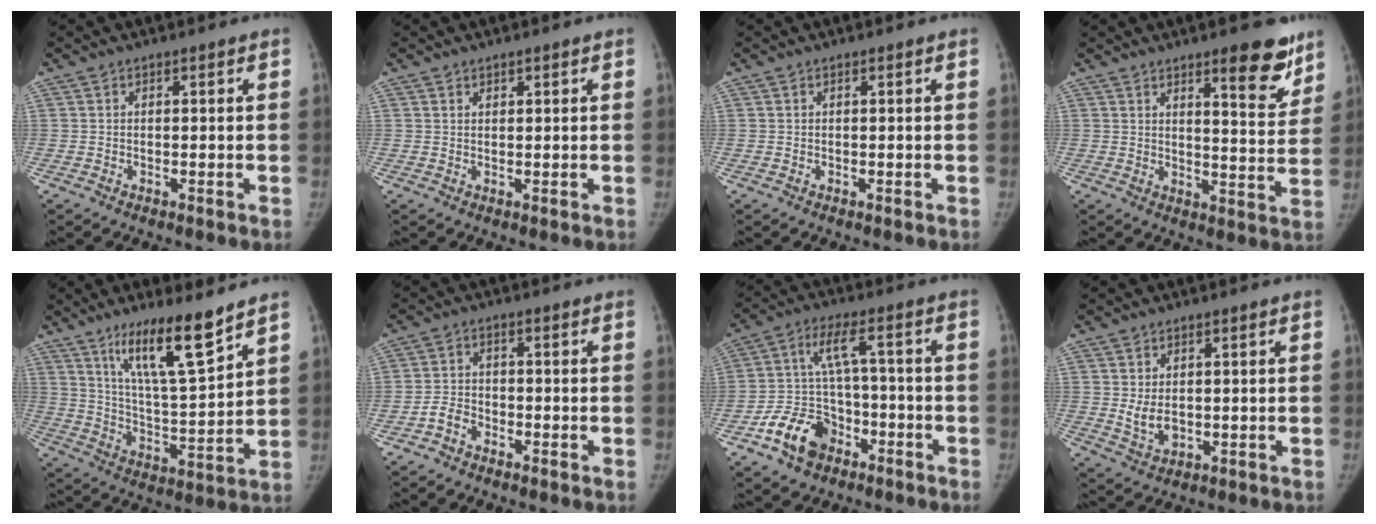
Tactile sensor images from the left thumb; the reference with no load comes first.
{"total": 0.8, "force": [0.7, 0.4, 0.1], "torque": [0.005, -0.005, 0.010]}
{"total": 0.0}
{"total": 10.7, "force": [7.1, 2.8, 7.5], "torque": [-0.067, -0.048, 0.097]}
{"total": 14.6, "force": [10.0, 2.1, 10.5], "torque": [-0.171, -0.072, 0.184]}
{"total": 3.0, "force": [-1.6, 2.1, 1.4], "torque": [-0.021, 0.015, -0.032]}
{"total": 11.1, "force": [-6.0, 7.4, 5.7], "torque": [-0.085, 0.045, -0.103]}
{"total": 4.3, "force": [0.4, 2.8, 3.2], "torque": [-0.050, -0.012, 0.017]}